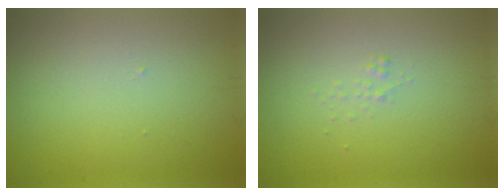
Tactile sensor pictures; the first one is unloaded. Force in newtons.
{"total": 0.5, "press": 0.5, "slide": 0.0}